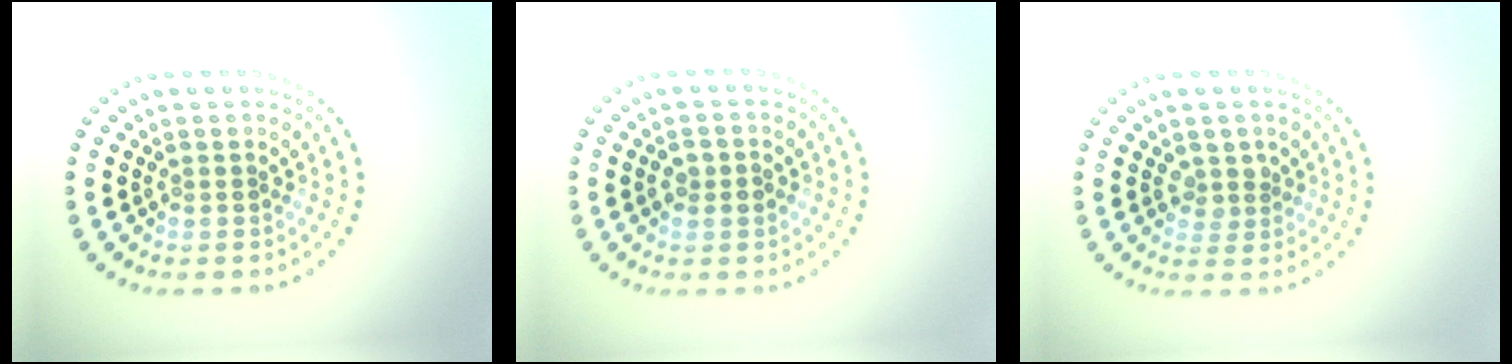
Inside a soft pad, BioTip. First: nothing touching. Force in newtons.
{"total": 1.4, "press": 1.4, "slide": 0.1}
{"total": 1.4, "press": 1.2, "slide": 0.8}